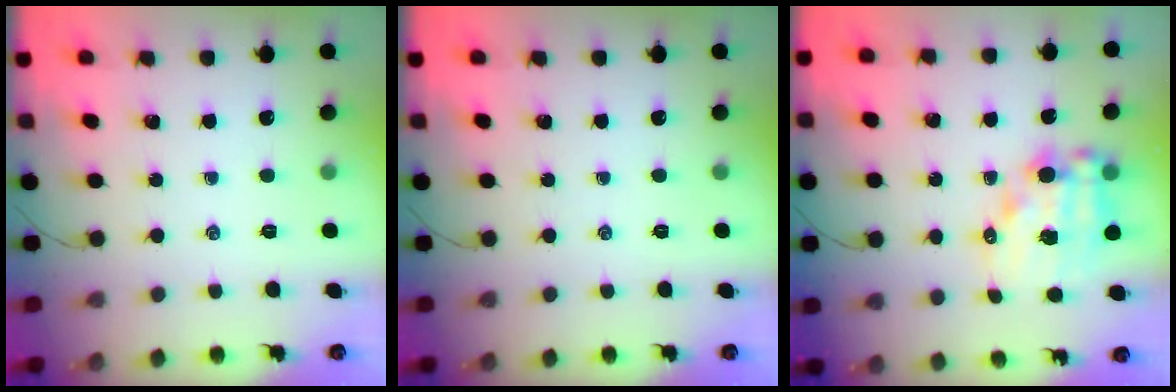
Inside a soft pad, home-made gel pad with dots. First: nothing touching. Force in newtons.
{"total": 0.0}
{"total": 13.3, "press": 12.9, "slide": 3.3}